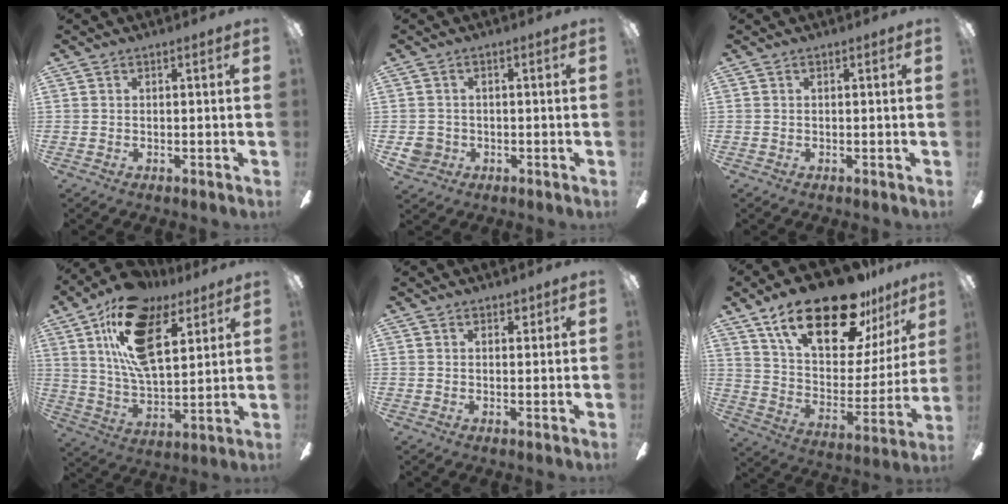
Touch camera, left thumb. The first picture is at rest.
{"total": 4.1, "force": [-0.9, 3.8, 1.0], "torque": [-0.019, 0.006, -0.016]}
{"total": 0.0}
{"total": 21.3, "force": [11.6, 10.2, 14.7], "torque": [-0.271, -0.039, 0.201]}
{"total": 1.7, "force": [1.3, 0.9, 0.6], "torque": [-0.004, -0.001, 0.022]}
{"total": 26.8, "force": [18.1, 10.4, 16.8], "torque": [-0.277, -0.105, 0.308]}